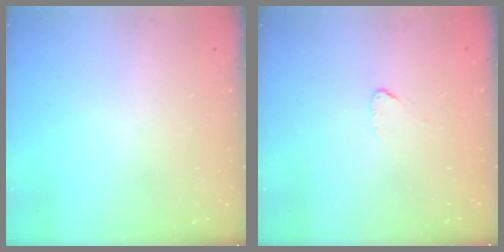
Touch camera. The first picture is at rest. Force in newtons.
{"total": 2.6, "press": 2.6, "slide": 0.2}